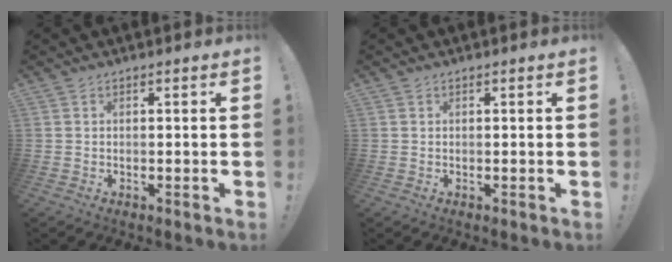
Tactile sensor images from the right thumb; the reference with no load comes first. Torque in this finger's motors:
{"motor_torque": [-0.02, 0.07, -0.09, 0.14, -0.03]}